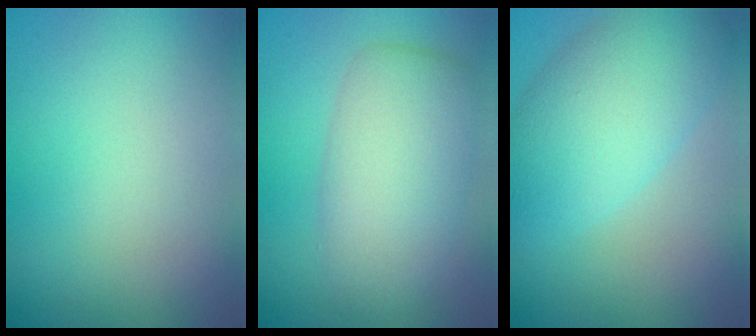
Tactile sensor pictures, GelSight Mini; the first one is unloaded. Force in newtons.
{"total": 7.0, "press": 6.9, "slide": 0.4}
{"total": 7.0, "press": 7.0, "slide": 0.2}